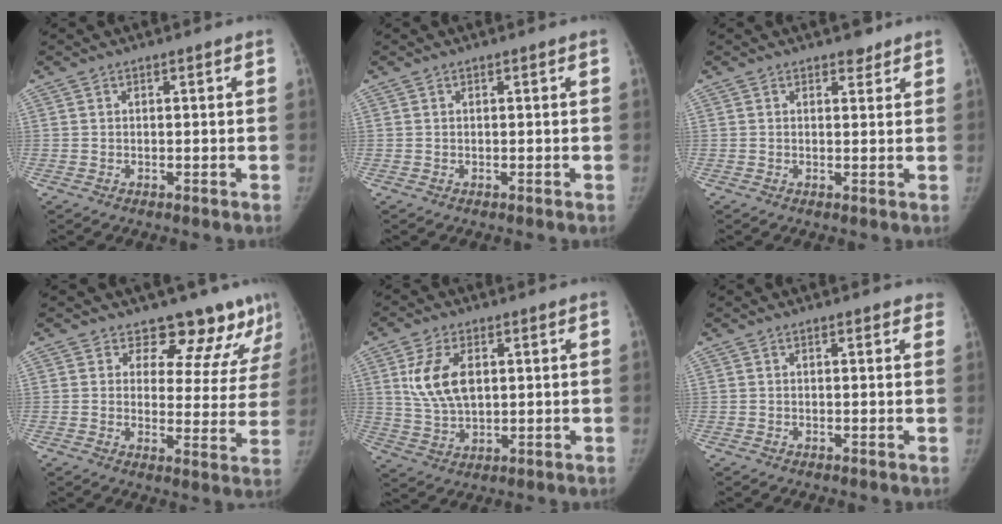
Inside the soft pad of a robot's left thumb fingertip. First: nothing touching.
{"total": 0.0}
{"total": 2.1, "force": [1.6, 1.1, 0.6], "torque": [0.003, -0.011, 0.019]}
{"total": 13.8, "force": [12.1, 5.8, 3.2], "torque": [0.022, -0.085, 0.127]}
{"total": 10.0, "force": [2.7, 5.7, 7.8], "torque": [-0.146, -0.009, 0.058]}
{"total": 2.6, "force": [2.1, 1.0, 1.2], "torque": [0.007, 0.000, 0.015]}